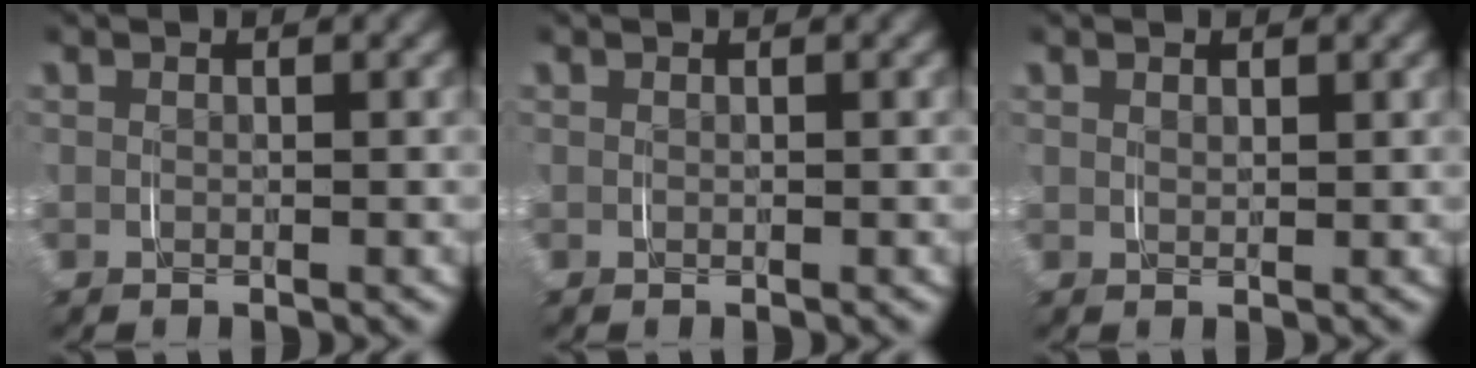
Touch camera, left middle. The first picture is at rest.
{"total": 0.0}
{"total": 0.7, "force": [0.6, 0.2, 0.3], "torque": [-0.002, -0.003, 0.014]}